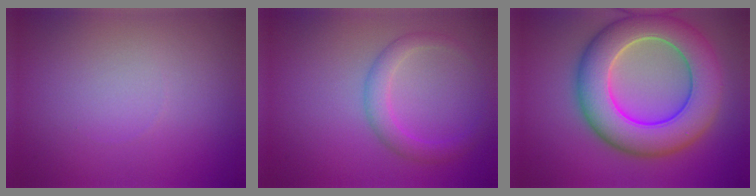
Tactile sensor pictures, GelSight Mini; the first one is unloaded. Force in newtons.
{"total": 2.4, "press": 2.4, "slide": 0.1}
{"total": 10.2, "press": 10.1, "slide": 0.6}